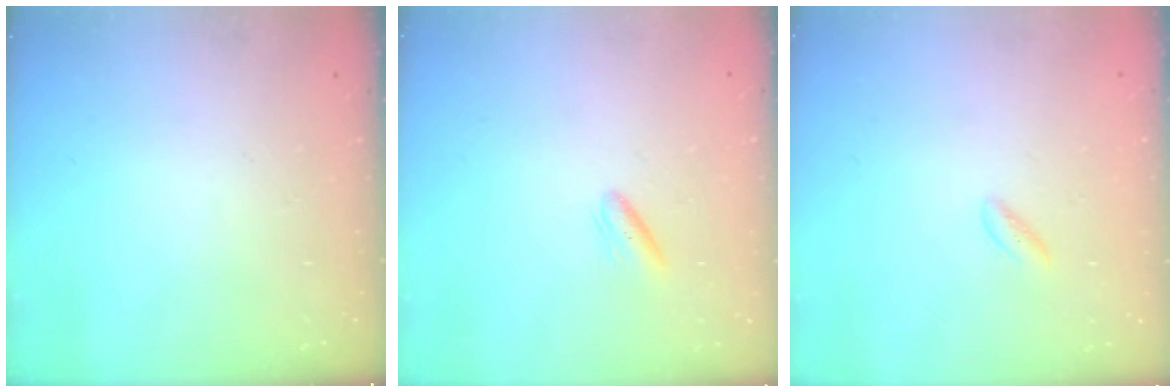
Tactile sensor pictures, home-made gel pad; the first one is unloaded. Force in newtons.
{"total": 2.9, "press": 2.7, "slide": 1.1}
{"total": 0.7, "press": 0.5, "slide": 0.6}